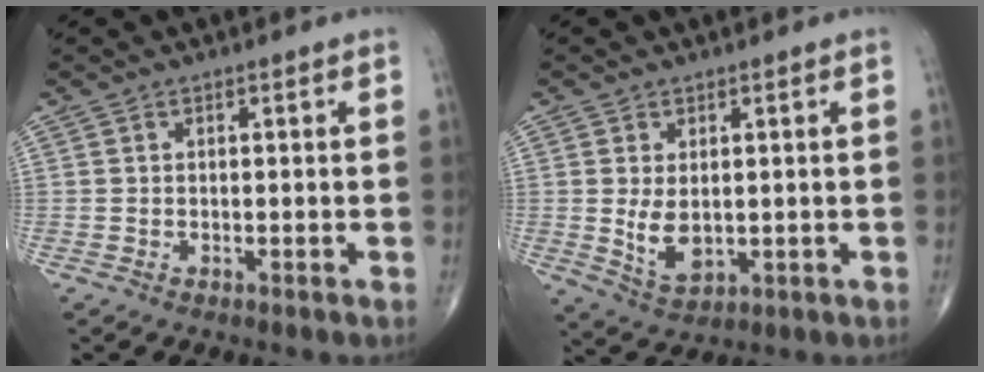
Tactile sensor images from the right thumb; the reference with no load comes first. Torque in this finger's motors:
{"motor_torque": [-0.40, 0.35, 0.50, 0.40, 0.03]}